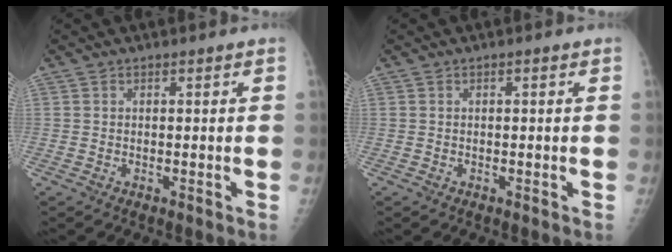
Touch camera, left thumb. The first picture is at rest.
{"total": 0.0}